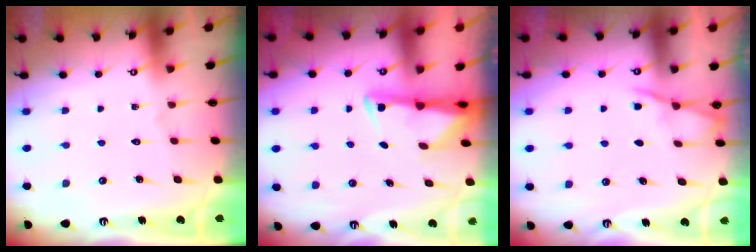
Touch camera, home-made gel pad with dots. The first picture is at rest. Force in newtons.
{"total": 2.9, "press": 2.8, "slide": 0.6}
{"total": 3.8, "press": 3.7, "slide": 0.4}